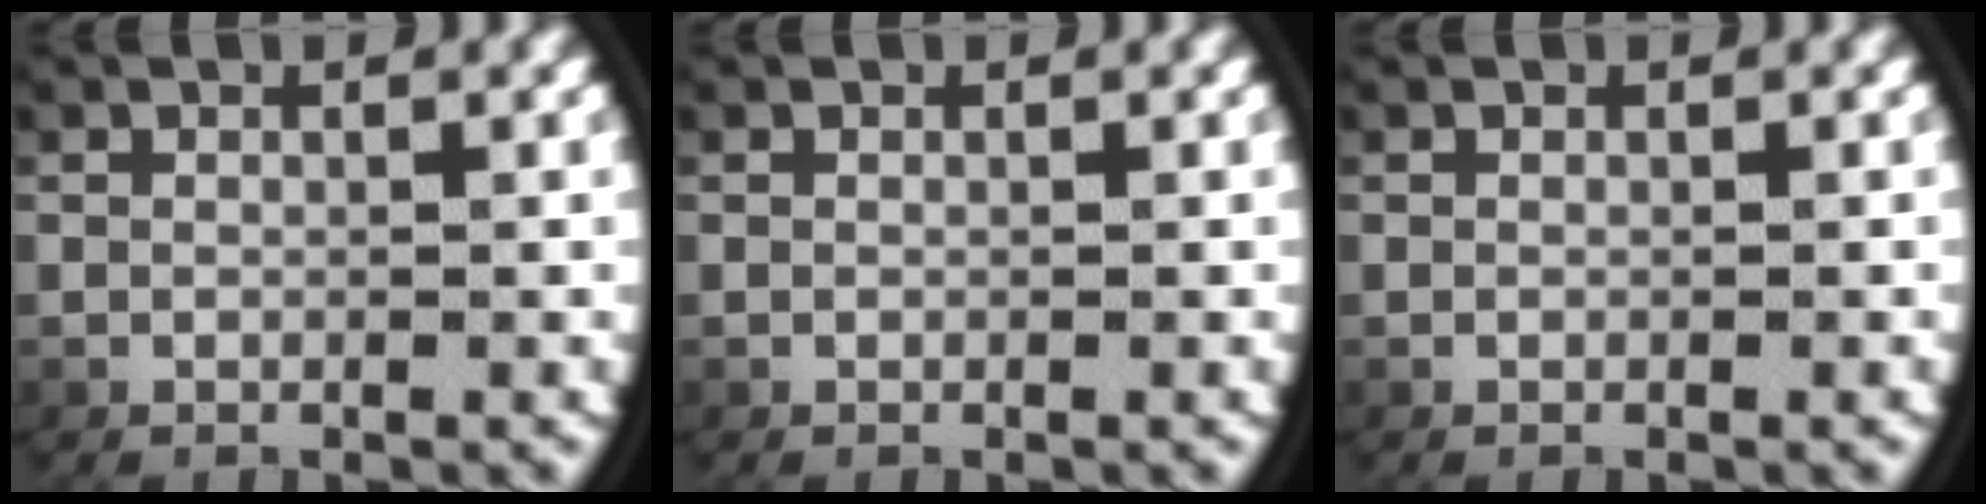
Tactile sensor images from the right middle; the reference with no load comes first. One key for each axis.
{"total": 0.0}
{"total": 0.0}